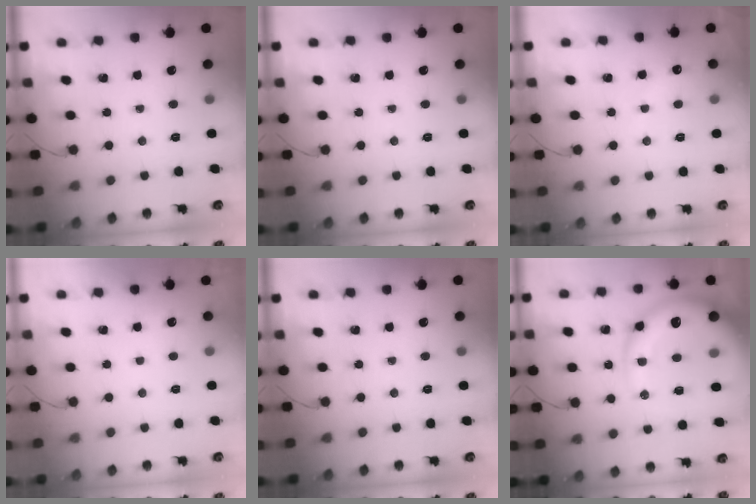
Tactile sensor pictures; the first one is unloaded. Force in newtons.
{"total": 0.0}
{"total": 4.8, "press": 4.8, "slide": 0.6}
{"total": 2.9, "press": 2.9, "slide": 0.1}
{"total": 0.0}
{"total": 16.3, "press": 15.9, "slide": 3.7}